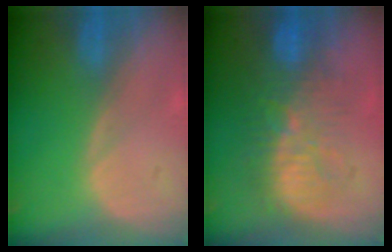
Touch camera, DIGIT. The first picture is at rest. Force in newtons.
{"total": 10.1, "press": 9.5, "slide": 3.4}